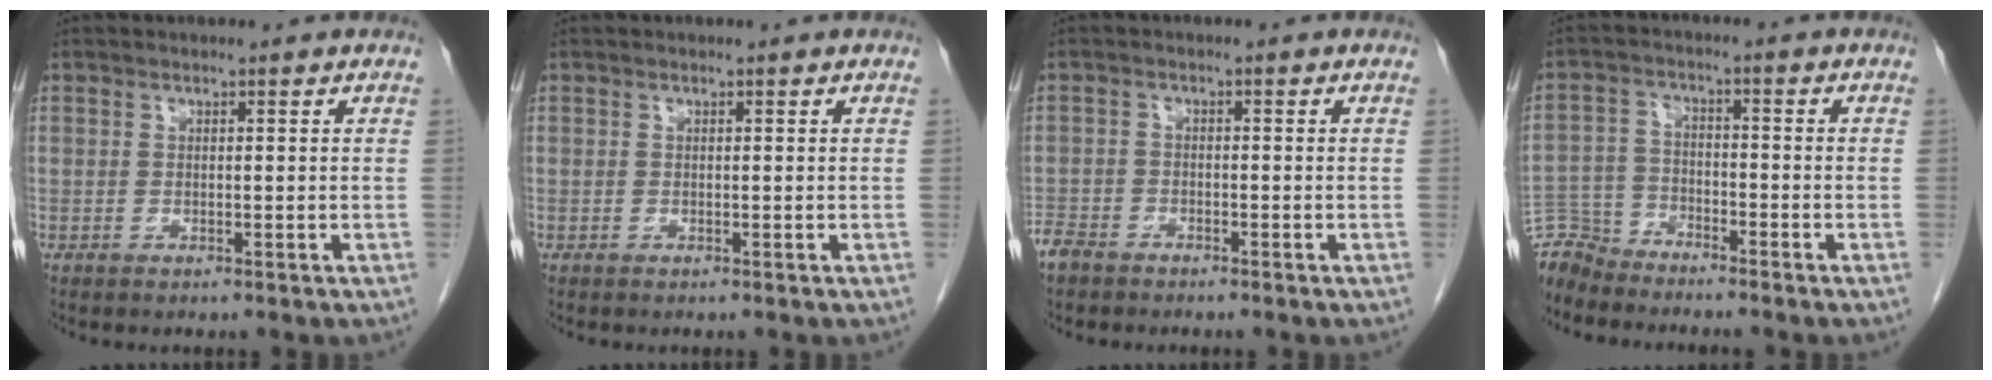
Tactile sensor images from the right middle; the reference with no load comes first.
{"total": 0.0}
{"total": 3.2, "force": [-2.8, 1.3, 0.5], "torque": [-0.011, -0.001, -0.054]}
{"total": 6.3, "force": [-6.1, 1.2, -0.7], "torque": [0.014, 0.002, -0.122]}